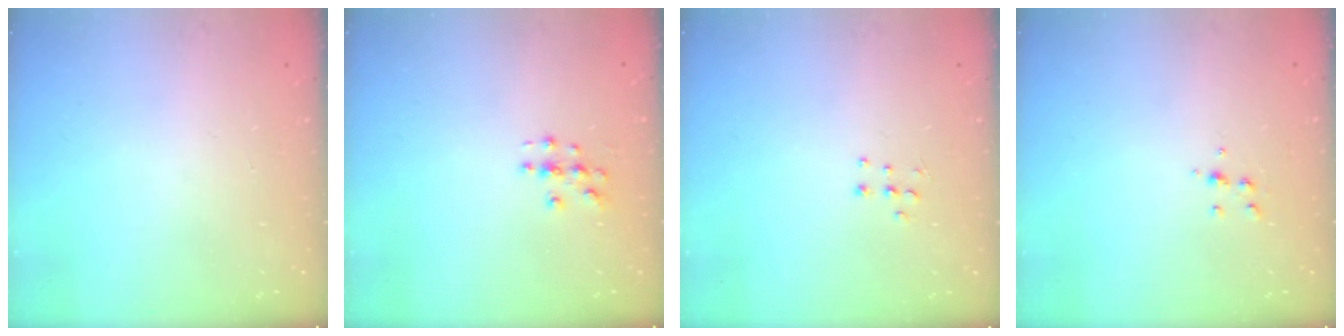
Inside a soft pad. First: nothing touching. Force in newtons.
{"total": 3.2, "press": 3.2, "slide": 0.1}
{"total": 4.6, "press": 4.5, "slide": 0.7}
{"total": 5.3, "press": 5.3, "slide": 0.5}